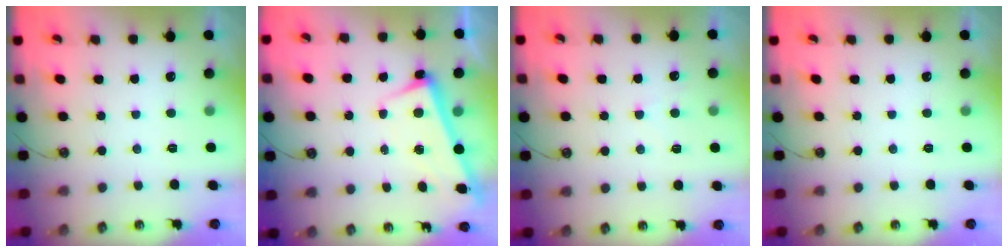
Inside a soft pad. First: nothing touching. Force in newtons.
{"total": 2.5, "press": 2.4, "slide": 0.7}
{"total": 5.9, "press": 5.9, "slide": 0.4}
{"total": 0.0}